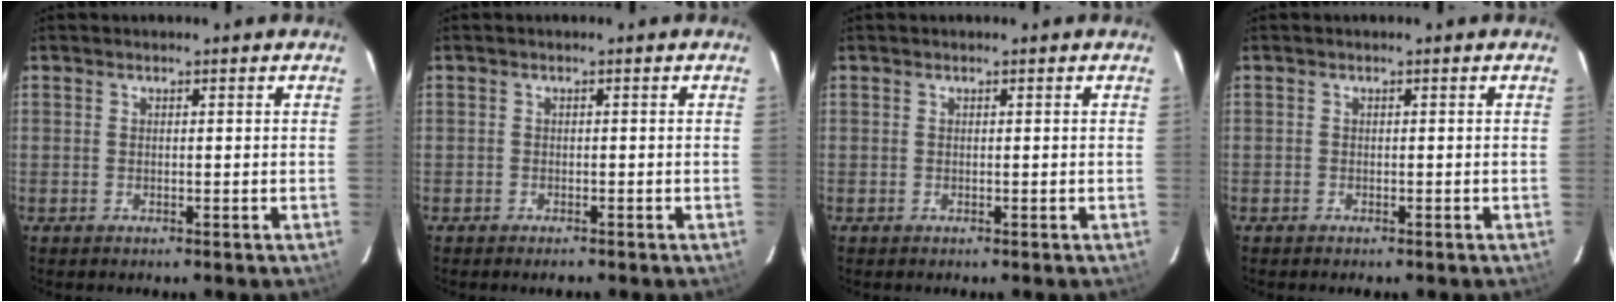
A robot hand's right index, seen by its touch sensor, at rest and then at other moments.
{"total": 1.6, "force": [-1.3, 0.8, 0.5], "torque": [-0.016, 0.000, -0.021]}
{"total": 0.0}
{"total": 0.8, "force": [-0.6, 0.5, 0.0], "torque": [-0.004, 0.002, -0.009]}